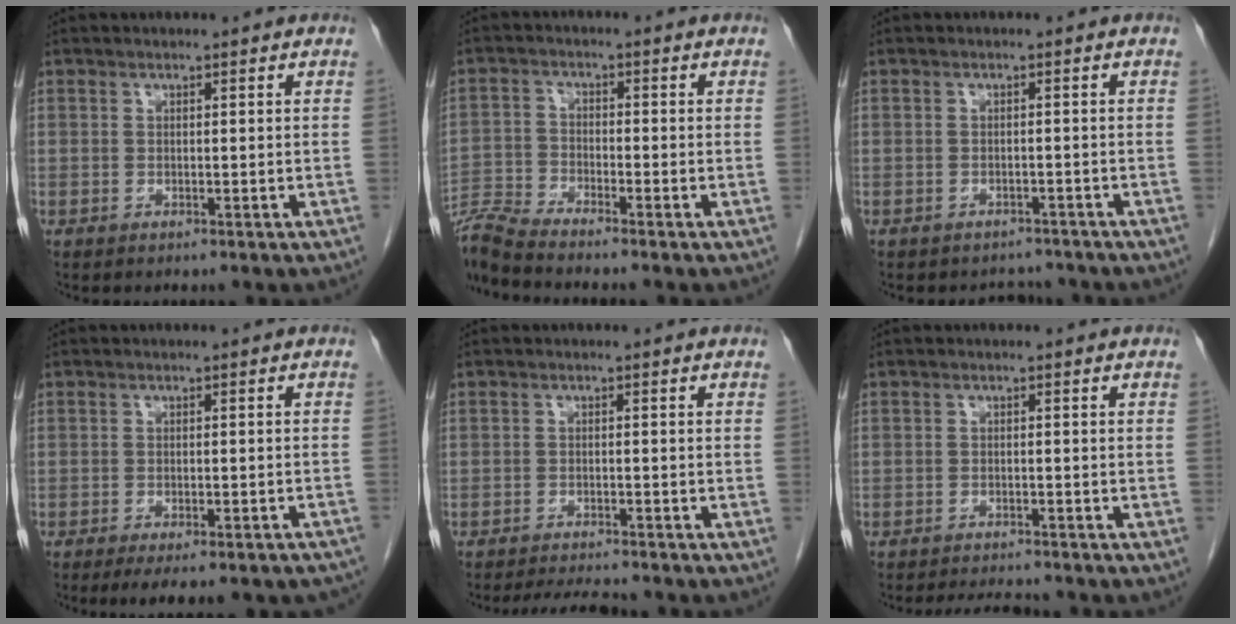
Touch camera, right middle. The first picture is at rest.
{"total": 7.4, "force": [-7.0, -1.3, 1.8], "torque": [-0.039, -0.010, -0.137]}
{"total": 3.2, "force": [-2.9, 1.3, -0.2], "torque": [0.000, 0.005, -0.040]}
{"total": 12.2, "force": [-10.1, 3.3, 5.9], "torque": [-0.066, 0.001, -0.116]}
{"total": 4.9, "force": [-4.7, 0.1, 1.5], "torque": [-0.028, -0.016, -0.074]}
{"total": 4.0, "force": [-3.9, 0.3, 1.0], "torque": [-0.019, -0.013, -0.059]}